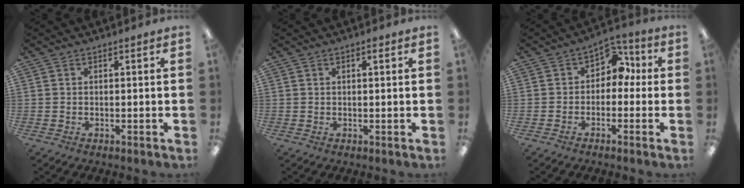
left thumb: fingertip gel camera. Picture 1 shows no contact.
{"total": 1.3, "force": [0.7, 0.6, 1.0], "torque": [-0.013, 0.000, 0.009]}
{"total": 5.8, "force": [1.0, 4.7, 3.3], "torque": [-0.048, 0.006, 0.014]}